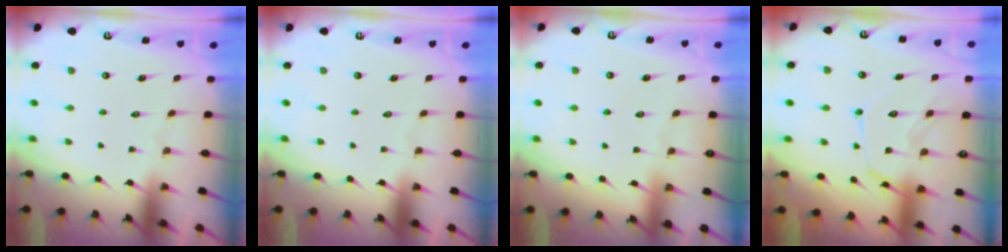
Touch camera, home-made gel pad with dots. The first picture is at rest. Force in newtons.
{"total": 0.0}
{"total": 2.9, "press": 2.9, "slide": 0.4}
{"total": 12.6, "press": 12.6, "slide": 0.7}